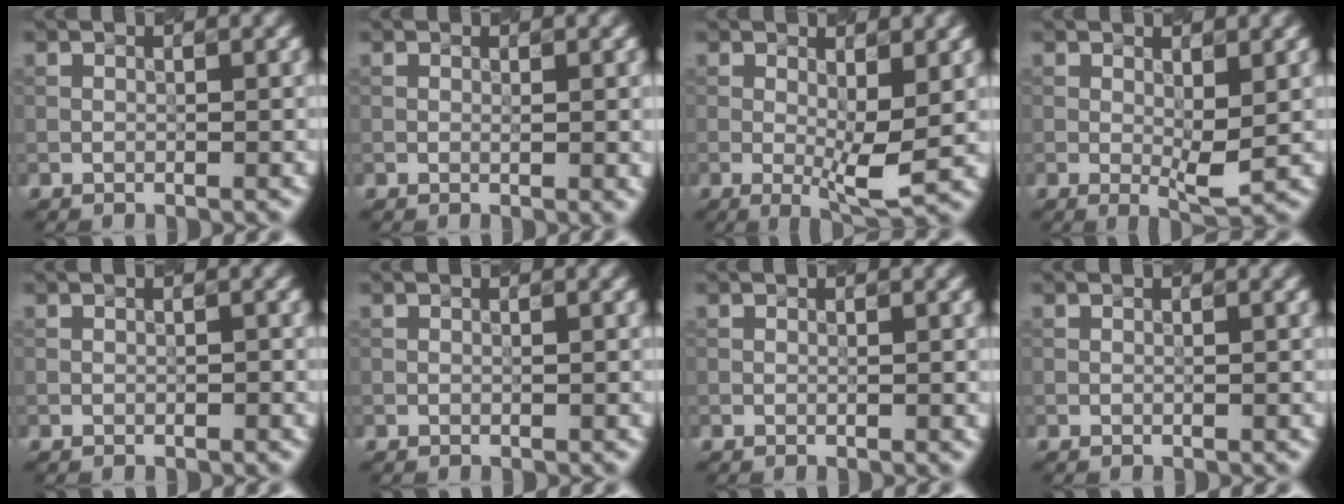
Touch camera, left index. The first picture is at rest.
{"total": 1.3, "force": [0.0, 0.3, 1.3], "torque": [-0.017, 0.002, 0.001]}
{"total": 4.6, "force": [0.1, 0.9, 4.5], "torque": [-0.076, -0.012, 0.007]}
{"total": 2.4, "force": [0.3, 0.5, 2.3], "torque": [-0.044, -0.006, 0.009]}
{"total": 0.0}
{"total": 0.0}
{"total": 0.5, "force": [0.0, 0.1, 0.5], "torque": [-0.007, 0.001, -0.001]}
{"total": 0.0}